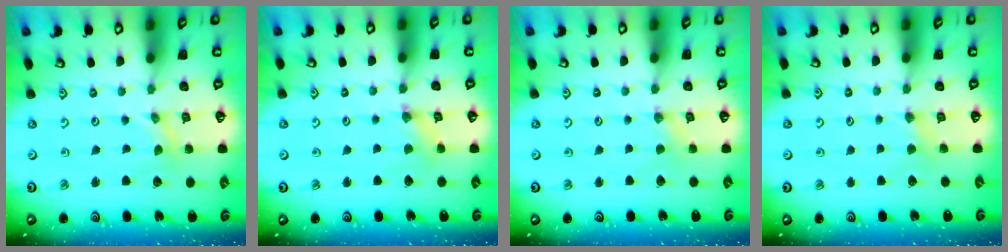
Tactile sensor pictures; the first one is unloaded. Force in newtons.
{"total": 1.5, "press": 1.4, "slide": 0.3}
{"total": 1.4, "press": 1.4, "slide": 0.3}
{"total": 3.0, "press": 2.9, "slide": 0.5}